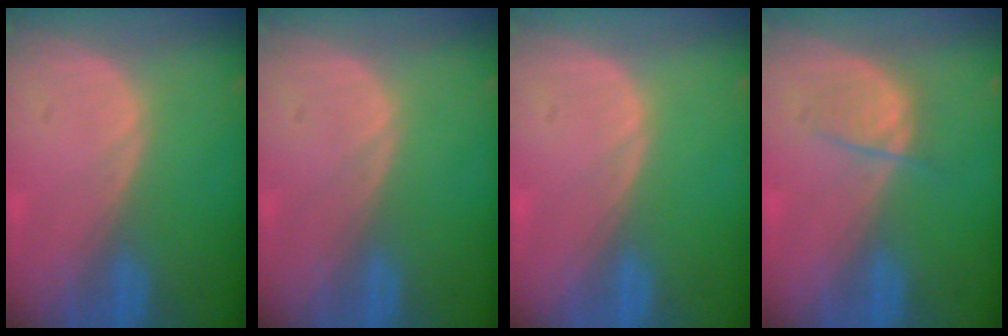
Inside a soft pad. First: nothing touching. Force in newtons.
{"total": 0.0}
{"total": 0.0}
{"total": 2.6, "press": 2.5, "slide": 0.5}